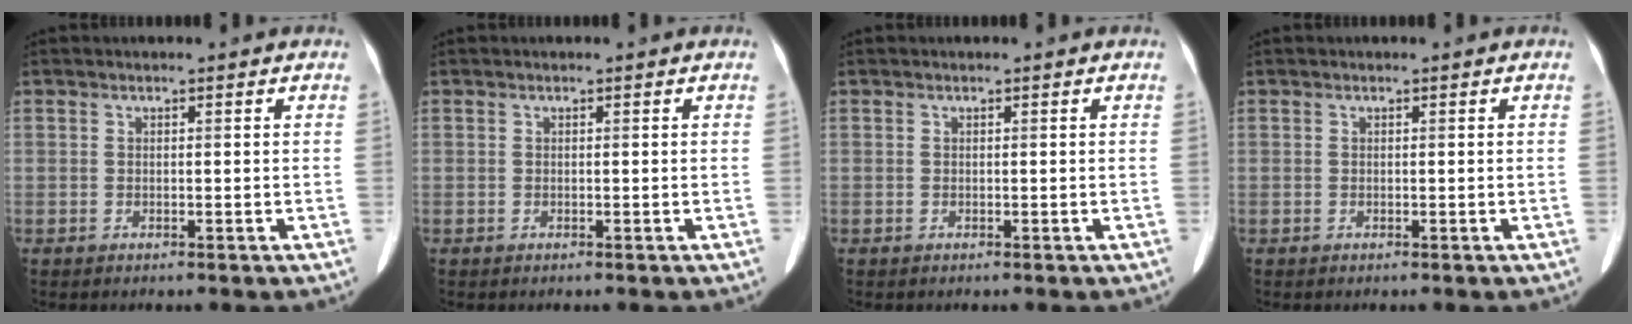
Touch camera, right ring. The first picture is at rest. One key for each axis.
{"total": 0.0}
{"total": 0.0}
{"total": 0.0}